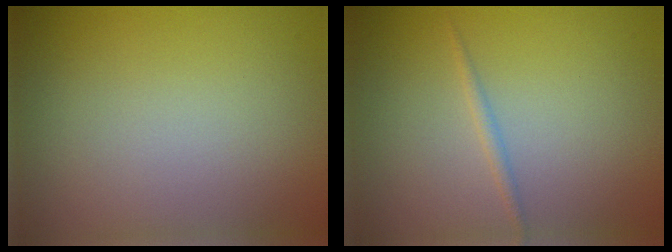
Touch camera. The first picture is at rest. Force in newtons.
{"total": 0.9, "press": 0.9, "slide": 0.1}